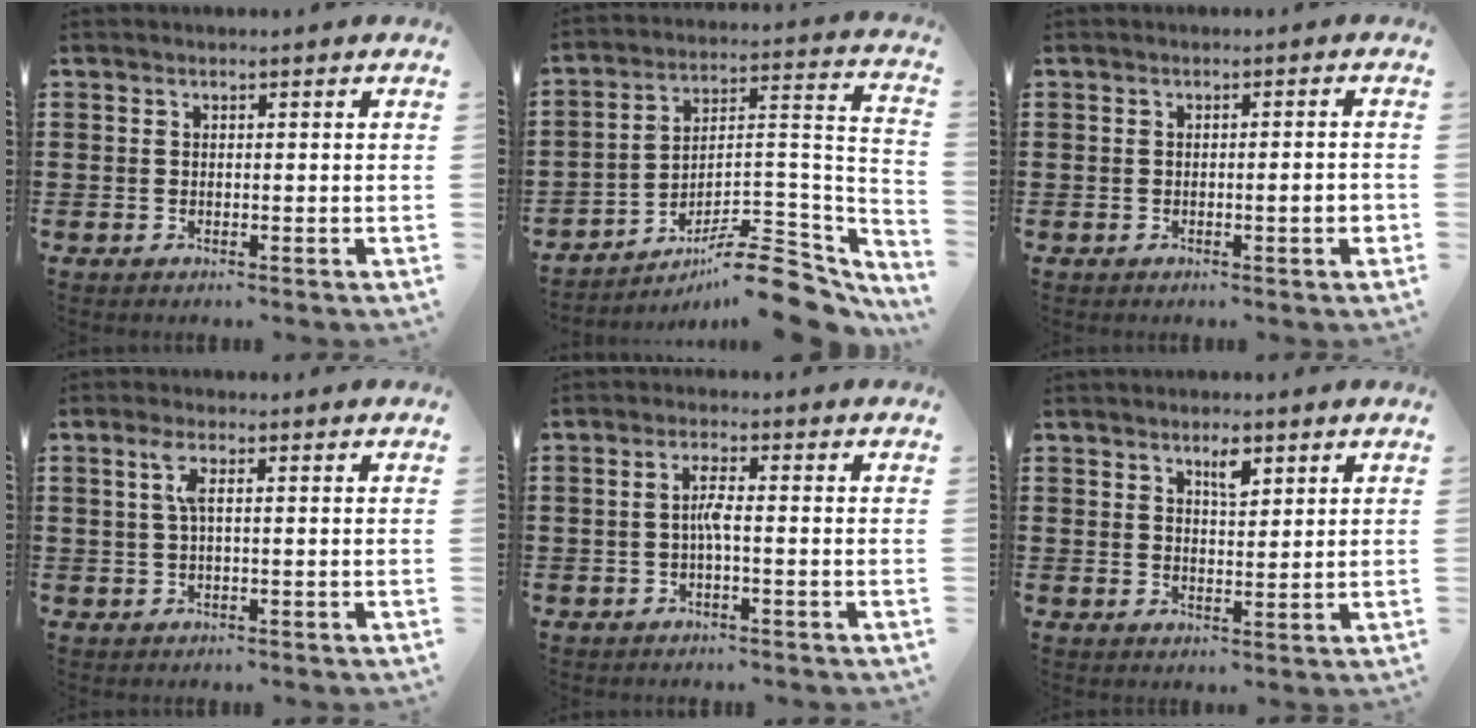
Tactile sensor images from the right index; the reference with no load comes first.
{"total": 11.7, "force": [-9.1, 2.4, 6.9], "torque": [-0.092, 0.032, -0.168]}
{"total": 2.4, "force": [-0.6, 0.1, 2.3], "torque": [-0.036, -0.002, -0.011]}
{"total": 2.7, "force": [0.5, 0.4, 2.6], "torque": [-0.054, 0.002, 0.007]}
{"total": 2.6, "force": [-0.5, 0.2, 2.5], "torque": [-0.056, -0.003, -0.014]}
{"total": 3.2, "force": [2.1, 1.0, 2.2], "torque": [-0.033, -0.002, 0.032]}